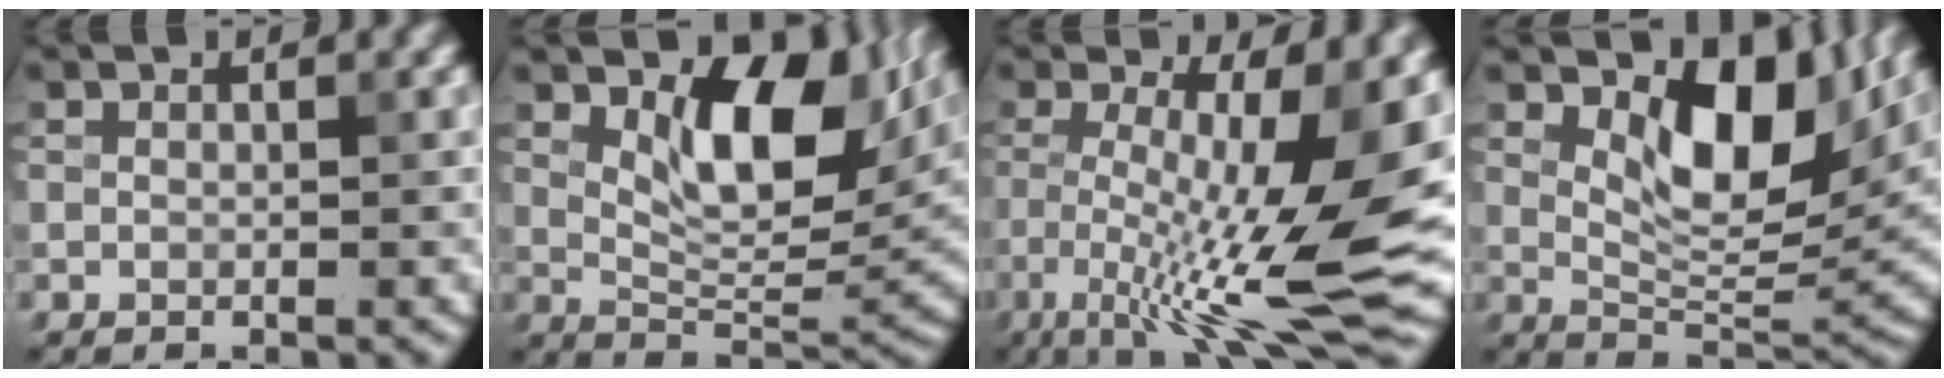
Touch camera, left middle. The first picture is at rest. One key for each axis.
{"total": 8.6, "fx": 3.2, "fy": 4.3, "fz": 6.8, "tx": -0.105, "ty": -0.008, "tz": 0.053}
{"total": 13.5, "fx": -2.8, "fy": 2.7, "fz": 12.9, "tx": -0.203, "ty": -0.006, "tz": -0.044}
{"total": 8.0, "fx": 3.5, "fy": 3.6, "fz": 6.3, "tx": -0.095, "ty": -0.012, "tz": 0.056}